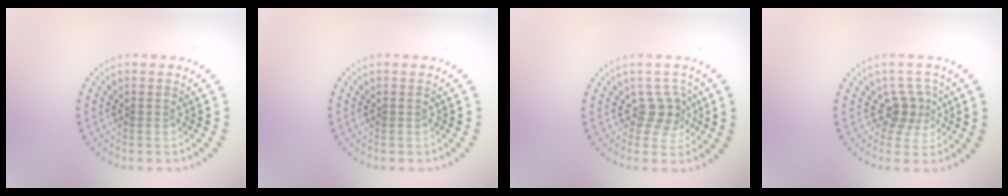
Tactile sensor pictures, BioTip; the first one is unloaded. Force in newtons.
{"total": 0.0}
{"total": 2.2, "press": 1.7, "slide": 1.4}
{"total": 2.4, "press": 1.7, "slide": 1.7}